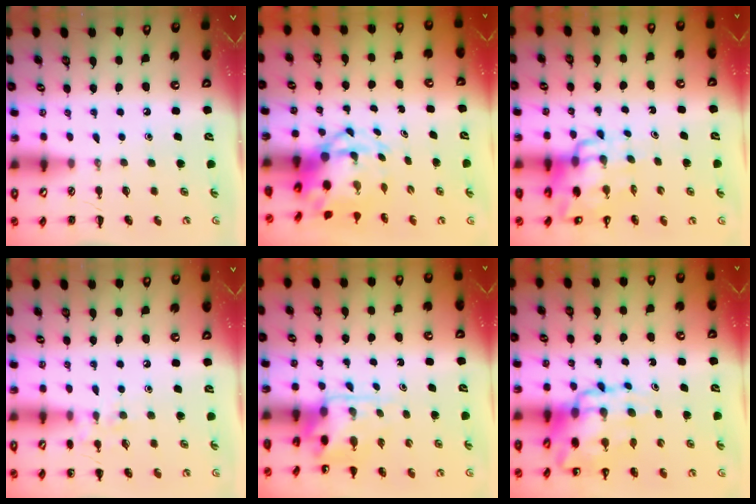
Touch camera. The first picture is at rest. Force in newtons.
{"total": 5.0, "press": 4.8, "slide": 1.6}
{"total": 11.5, "press": 10.9, "slide": 3.5}
{"total": 7.5, "press": 7.2, "slide": 1.8}
{"total": 4.3, "press": 4.2, "slide": 1.0}
{"total": 12.2, "press": 11.7, "slide": 3.3}